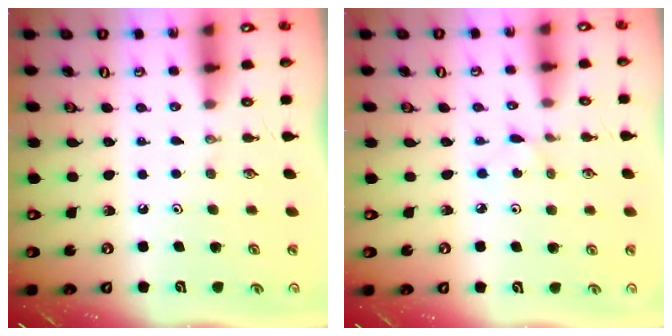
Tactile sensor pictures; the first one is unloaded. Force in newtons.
{"total": 1.5, "press": 1.4, "slide": 0.2}